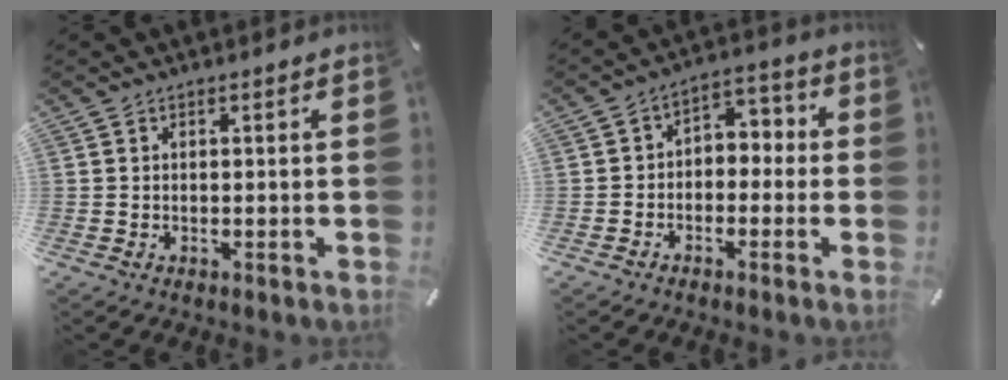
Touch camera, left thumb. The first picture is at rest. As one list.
[{"total": 4.7, "force": [-2.5, 3.6, 1.7], "torque": [-0.028, 0.020, -0.051]}]